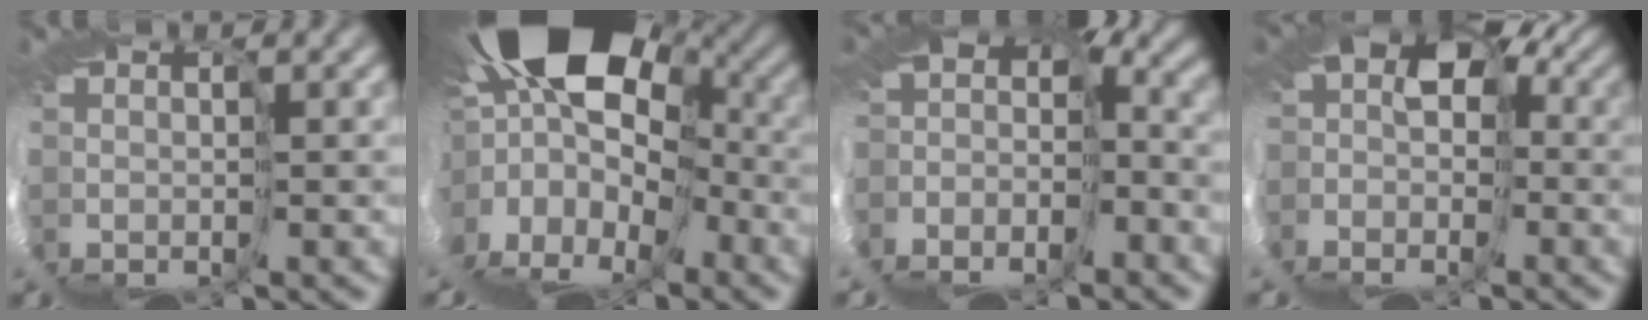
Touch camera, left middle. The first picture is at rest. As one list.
[{"total": 14.5, "force": [1.0, 9.2, 11.2], "torque": [-0.145, -0.005, -0.008]}, {"total": 5.6, "force": [-4.3, 2.5, 2.7], "torque": [-0.054, -0.027, -0.032]}, {"total": 7.1, "force": [-1.8, 5.8, 3.5], "torque": [-0.064, -0.007, -0.034]}]